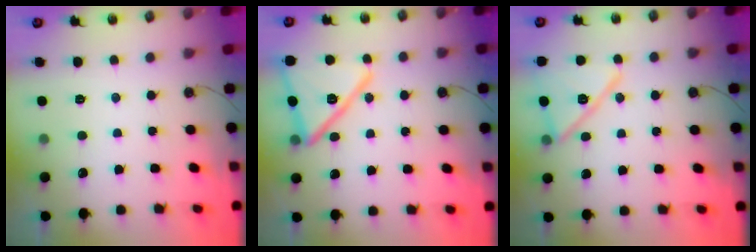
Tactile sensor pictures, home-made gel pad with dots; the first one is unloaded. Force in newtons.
{"total": 18.5, "press": 18.4, "slide": 2.5}
{"total": 15.6, "press": 15.6, "slide": 0.4}